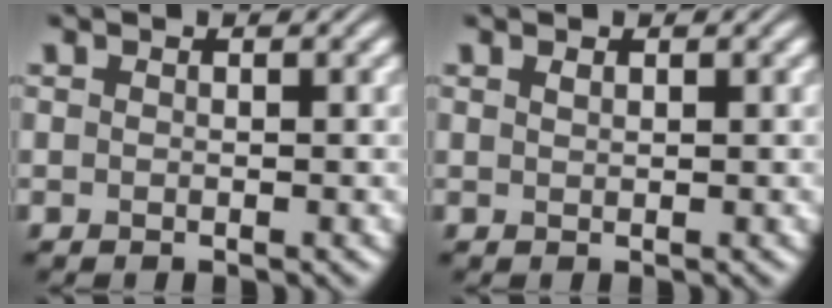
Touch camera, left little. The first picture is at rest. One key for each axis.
{"total": 0.5, "fx": 0.4, "fy": 0.2, "fz": 0.3, "tx": -0.006, "ty": 0.000, "tz": 0.009}